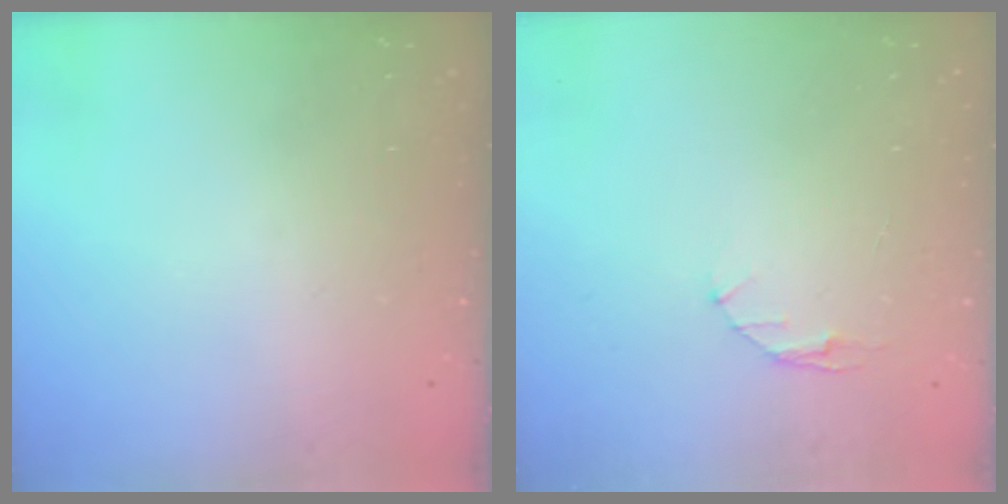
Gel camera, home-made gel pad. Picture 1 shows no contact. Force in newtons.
{"total": 2.9, "press": 2.9, "slide": 0.4}